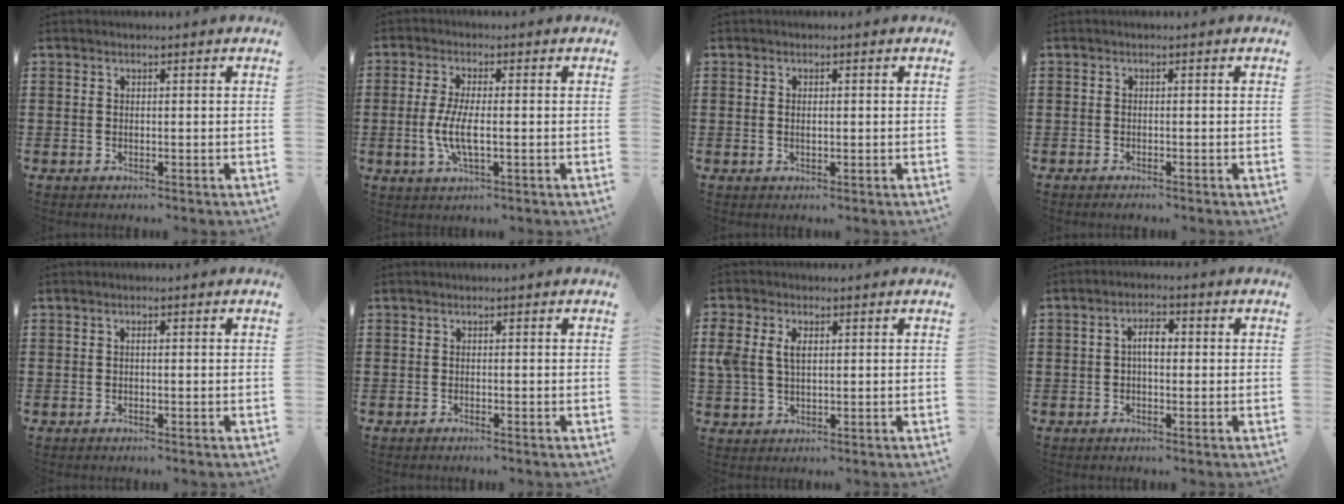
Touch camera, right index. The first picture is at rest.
{"total": 5.6, "force": [-1.0, 1.6, 5.2], "torque": [-0.118, -0.005, -0.027]}
{"total": 1.0, "force": [0.1, 0.5, 0.9], "torque": [-0.018, 0.006, -0.001]}
{"total": 0.6, "force": [-0.6, 0.0, 0.1], "torque": [-0.003, -0.002, -0.013]}
{"total": 0.5, "force": [-0.1, 0.1, 0.5], "torque": [-0.010, -0.003, -0.002]}
{"total": 0.5, "force": [-0.4, 0.0, 0.2], "torque": [-0.005, -0.002, -0.009]}
{"total": 4.3, "force": [1.2, 2.7, 3.2], "torque": [-0.080, 0.008, 0.017]}
{"total": 3.2, "force": [0.0, 1.3, 2.9], "torque": [-0.054, 0.007, -0.002]}